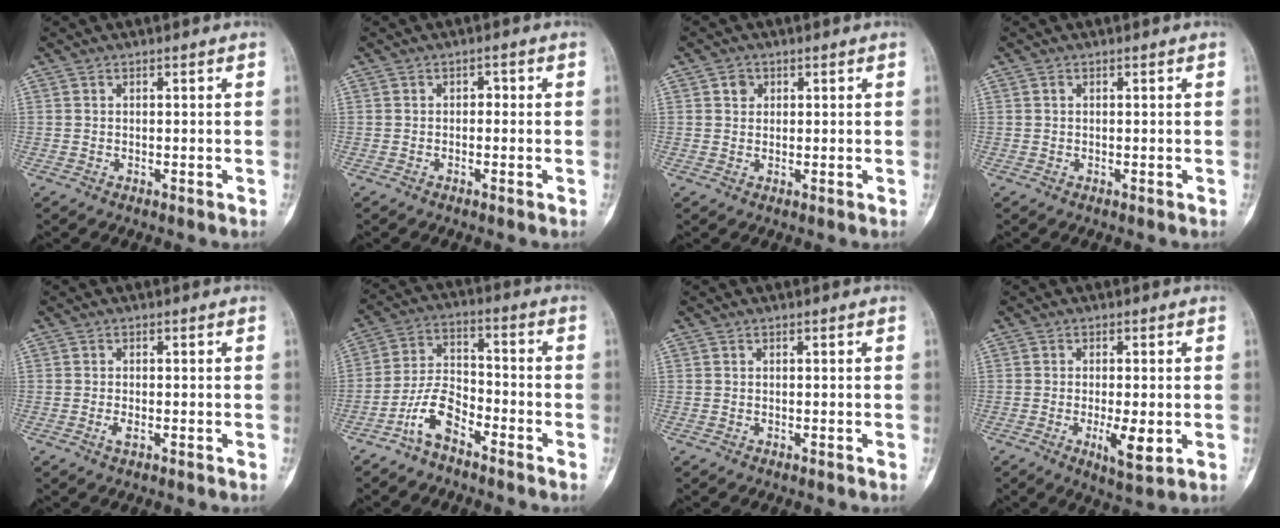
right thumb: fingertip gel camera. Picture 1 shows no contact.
{"total": 1.1, "force": [-0.2, 0.8, 0.7], "torque": [0.004, 0.006, -0.011]}
{"total": 2.0, "force": [0.7, 1.7, 0.6], "torque": [0.001, -0.001, 0.007]}
{"total": 0.0}
{"total": 1.5, "force": [-0.5, 0.6, 1.2], "torque": [-0.025, -0.001, -0.012]}
{"total": 8.1, "force": [-5.2, 3.7, 4.9], "torque": [-0.097, 0.049, -0.111]}
{"total": 0.0}
{"total": 6.0, "force": [-1.3, 1.8, 5.6], "torque": [-0.091, -0.013, -0.017]}